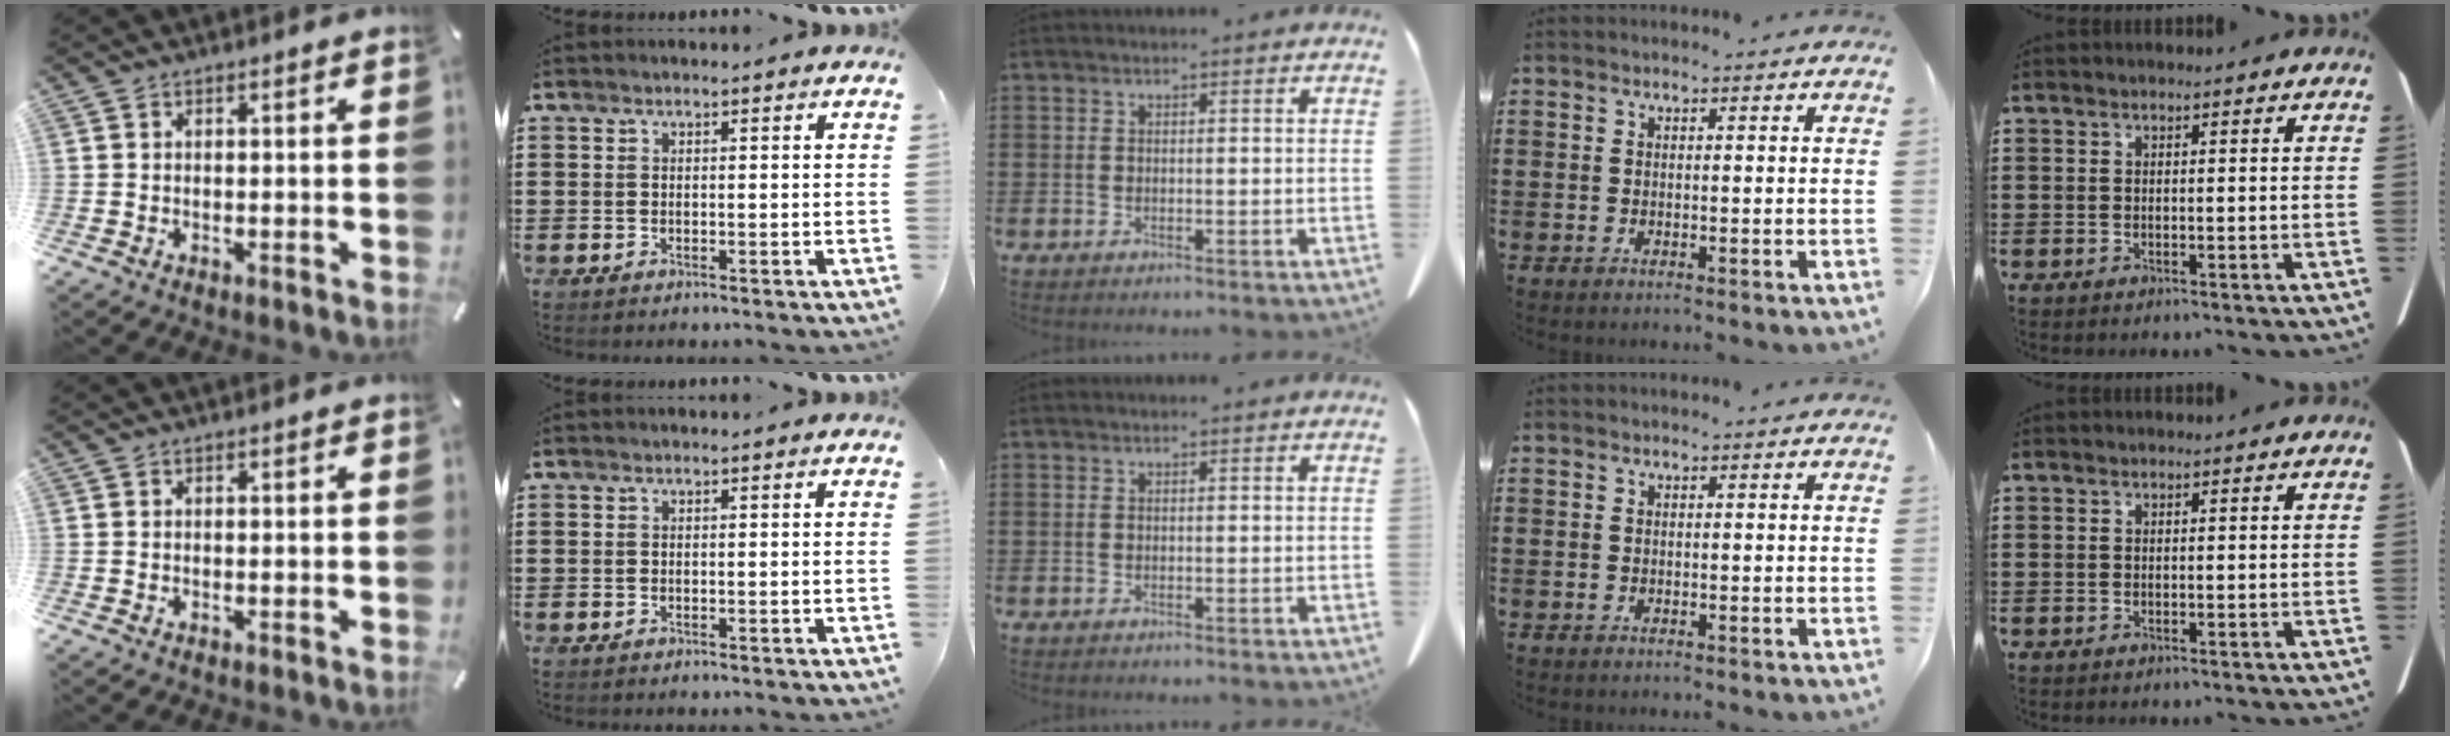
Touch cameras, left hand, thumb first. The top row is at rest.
{}